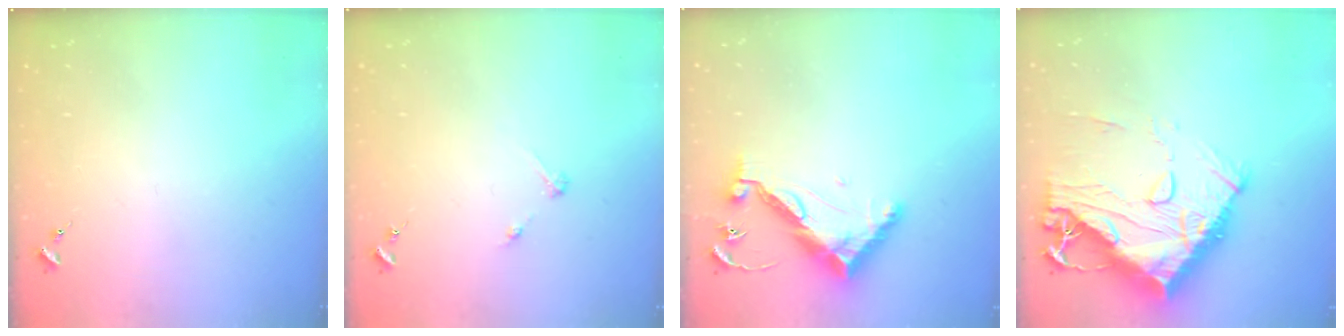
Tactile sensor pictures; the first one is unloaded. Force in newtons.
{"total": 2.7, "press": 2.7, "slide": 0.3}
{"total": 12.7, "press": 12.7, "slide": 0.5}
{"total": 23.2, "press": 23.1, "slide": 2.2}